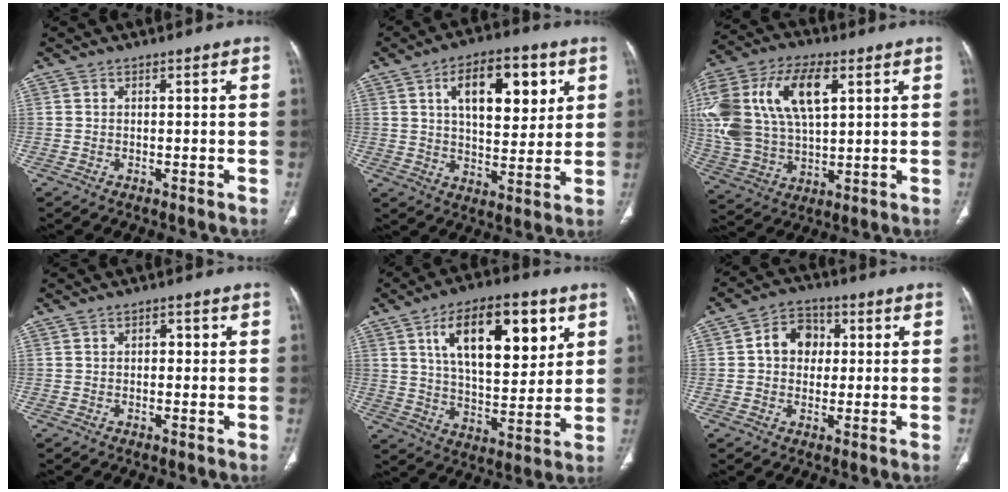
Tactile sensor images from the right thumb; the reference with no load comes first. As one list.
[{"total": 15.8, "force": [5.8, 7.8, 12.4], "torque": [-0.149, -0.015, 0.093]}, {"total": 25.1, "force": [7.2, 13.9, 19.6], "torque": [-0.437, 0.015, 0.136]}, {"total": 1.8, "force": [0.4, 1.2, 1.3], "torque": [-0.013, 0.005, 0.003]}, {"total": 20.4, "force": [8.0, 9.5, 16.1], "torque": [-0.213, -0.030, 0.135]}, {"total": 8.0, "force": [1.1, 6.5, 4.5], "torque": [-0.042, 0.012, 0.010]}]